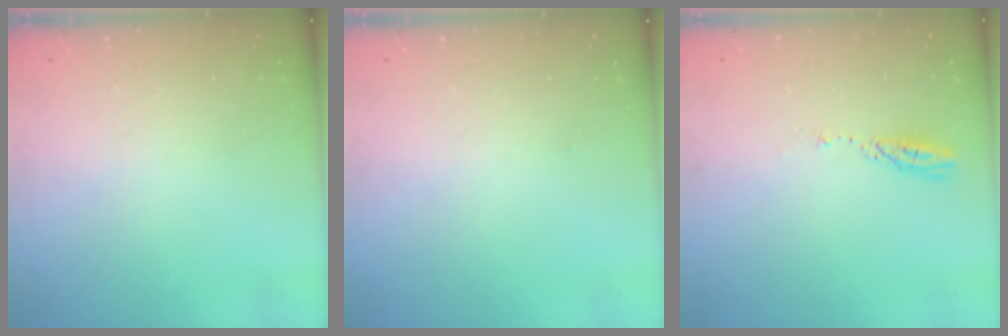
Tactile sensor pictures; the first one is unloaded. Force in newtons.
{"total": 9.0, "press": 1.4, "slide": 8.9}
{"total": 3.6, "press": 3.6, "slide": 0.2}